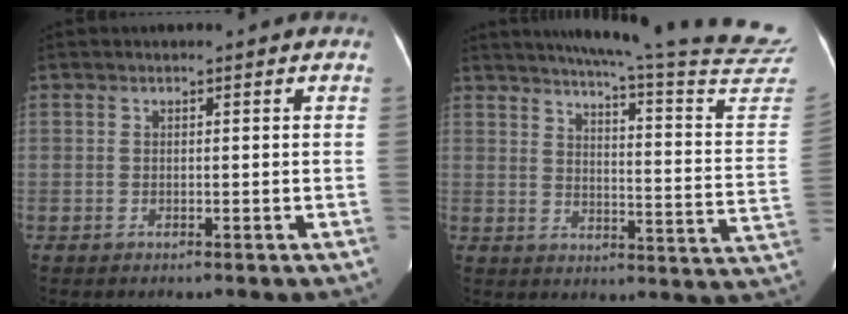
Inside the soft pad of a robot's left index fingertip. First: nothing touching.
{"total": 25.0, "force": [22.9, -1.4, 10.0], "torque": [-0.149, -0.117, 0.268]}